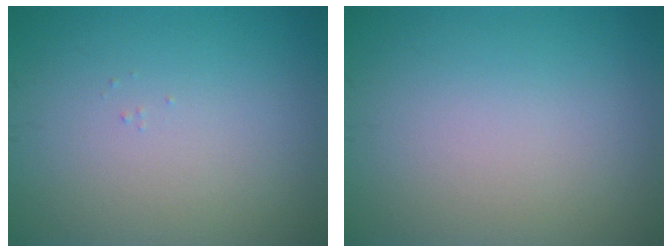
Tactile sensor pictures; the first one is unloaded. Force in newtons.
{"total": 0.0}